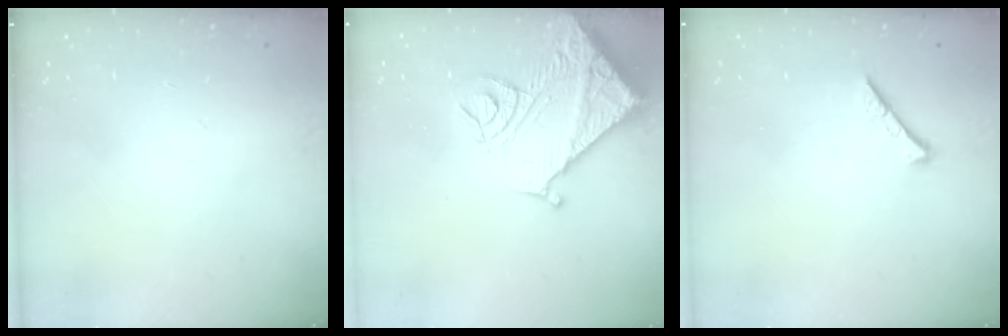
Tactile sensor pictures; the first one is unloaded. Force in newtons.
{"total": 16.5, "press": 16.4, "slide": 2.0}
{"total": 0.0}